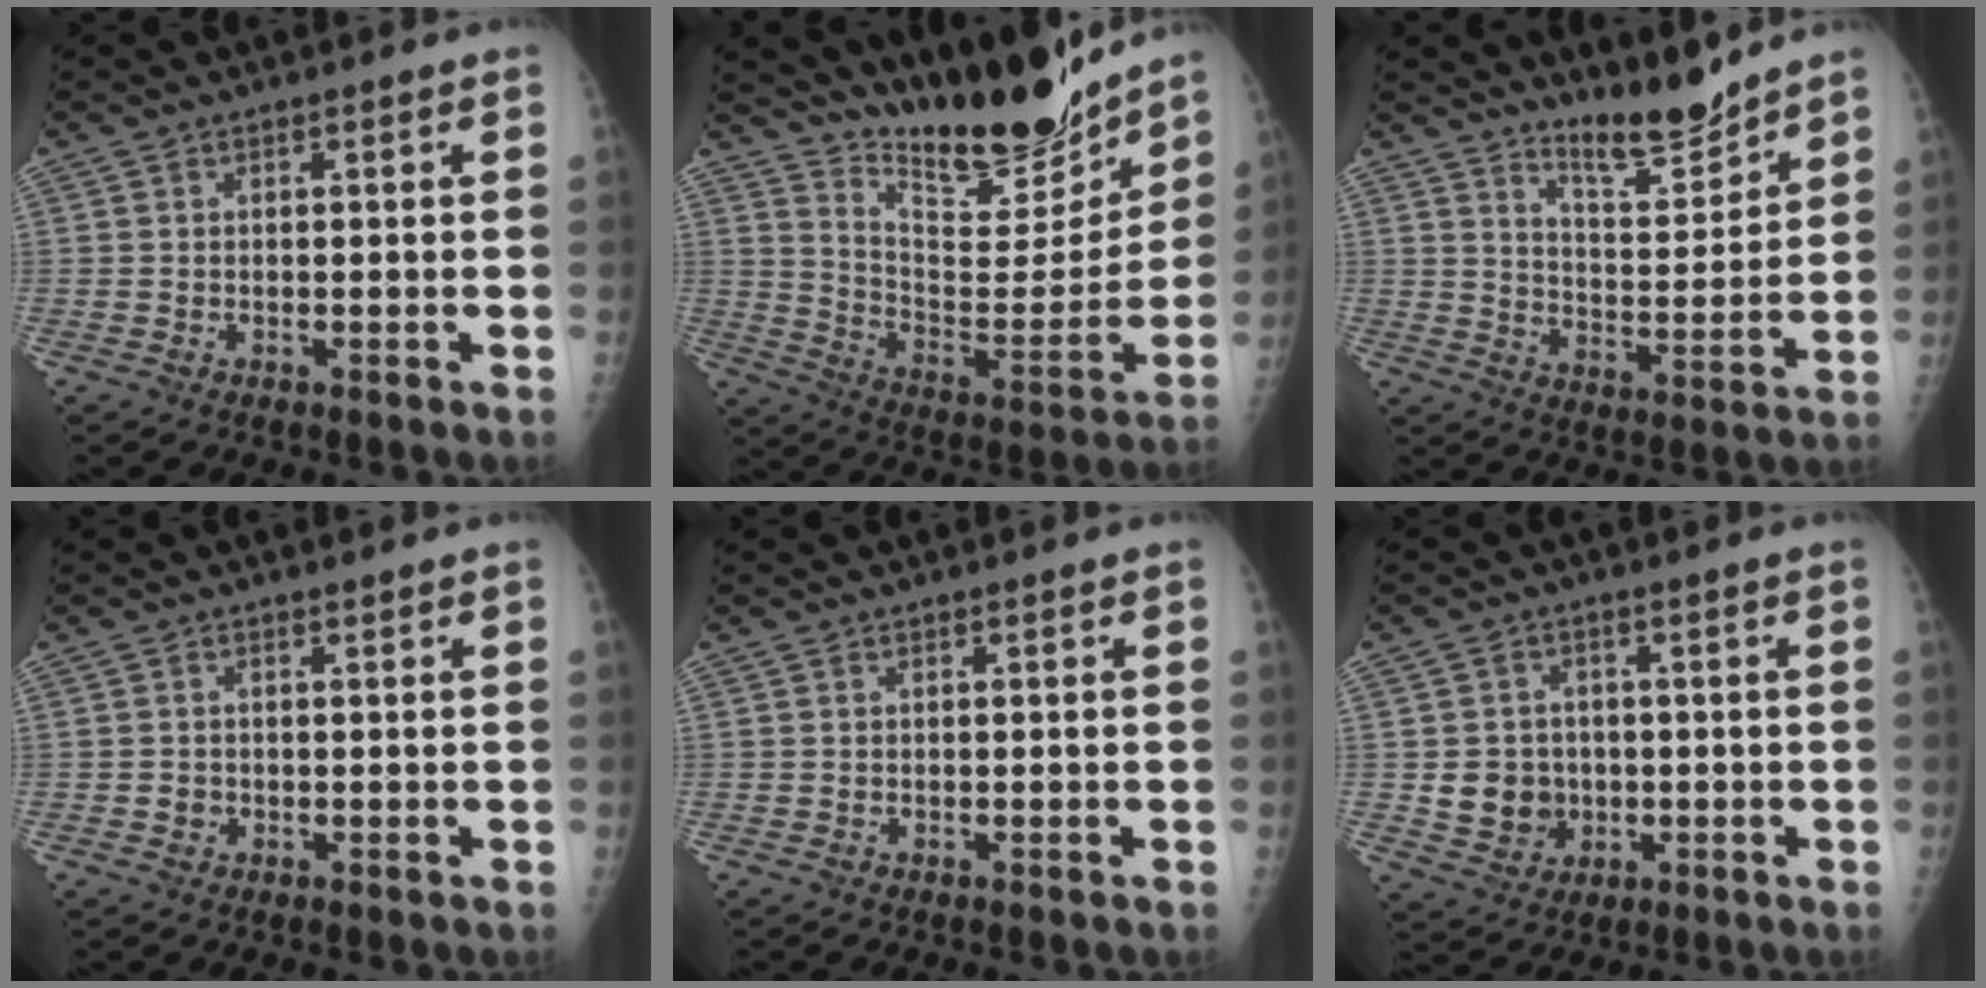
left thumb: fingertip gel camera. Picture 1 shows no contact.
{"total": 23.0, "force": [19.4, 6.1, 10.7], "torque": [-0.124, -0.131, 0.311]}
{"total": 8.8, "force": [8.0, 1.3, 3.4], "torque": [-0.036, -0.074, 0.141]}
{"total": 0.9, "force": [-0.2, 0.9, 0.2], "torque": [0.007, 0.003, -0.001]}
{"total": 0.0}
{"total": 6.6, "force": [-0.4, 6.1, 2.5], "torque": [-0.007, 0.005, 0.004]}